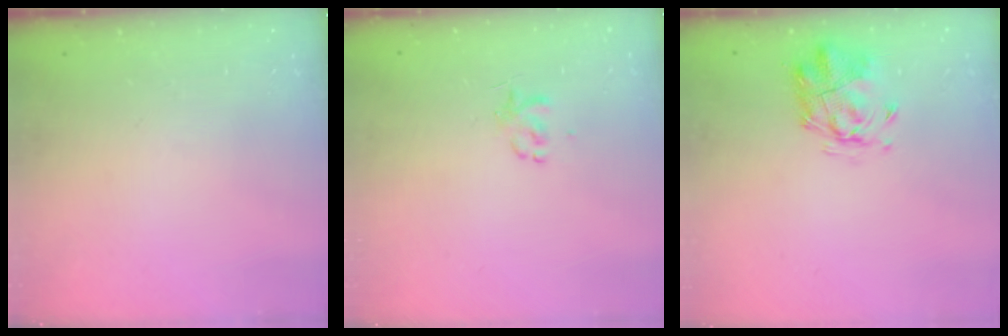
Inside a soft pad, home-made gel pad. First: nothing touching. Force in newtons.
{"total": 2.6, "press": 2.6, "slide": 0.5}
{"total": 2.6, "press": 2.4, "slide": 0.8}